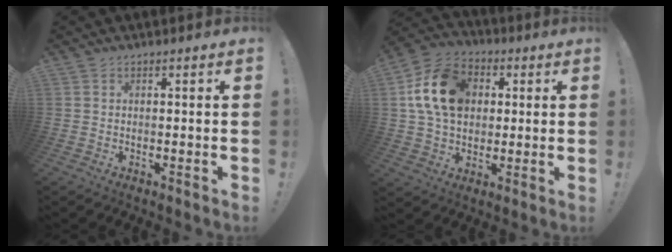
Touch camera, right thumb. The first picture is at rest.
{"total": 17.9, "force": [4.0, 13.2, 11.4], "torque": [-0.189, -0.001, 0.079]}